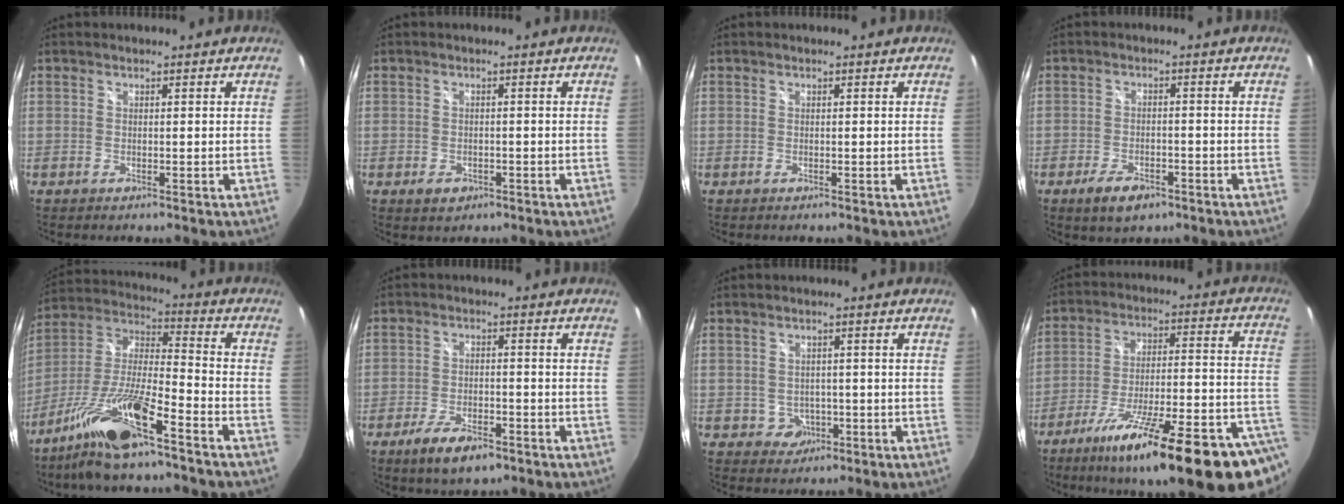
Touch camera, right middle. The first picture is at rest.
{"total": 2.9, "force": [-1.3, 2.2, 1.3], "torque": [-0.025, -0.005, -0.015]}
{"total": 0.0}
{"total": 6.0, "force": [-3.8, 3.0, 3.6], "torque": [-0.082, -0.009, -0.060]}
{"total": 15.6, "force": [-10.6, 2.2, 11.2], "torque": [-0.225, -0.005, -0.204]}
{"total": 8.2, "force": [-5.5, 3.2, 5.2], "torque": [-0.120, -0.016, -0.092]}
{"total": 3.5, "force": [-1.0, 3.3, 0.7], "torque": [-0.021, 0.006, -0.006]}
{"total": 27.8, "force": [-18.3, 3.9, 20.6], "torque": [-0.284, -0.056, -0.267]}